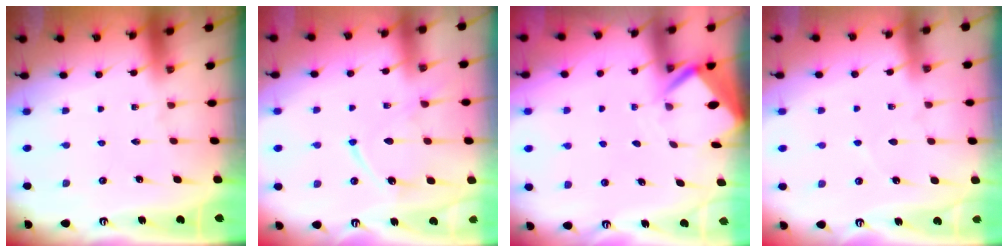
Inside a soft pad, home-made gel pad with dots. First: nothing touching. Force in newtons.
{"total": 11.7, "press": 11.7, "slide": 1.1}
{"total": 3.1, "press": 3.1, "slide": 0.3}
{"total": 5.0, "press": 5.0, "slide": 0.6}